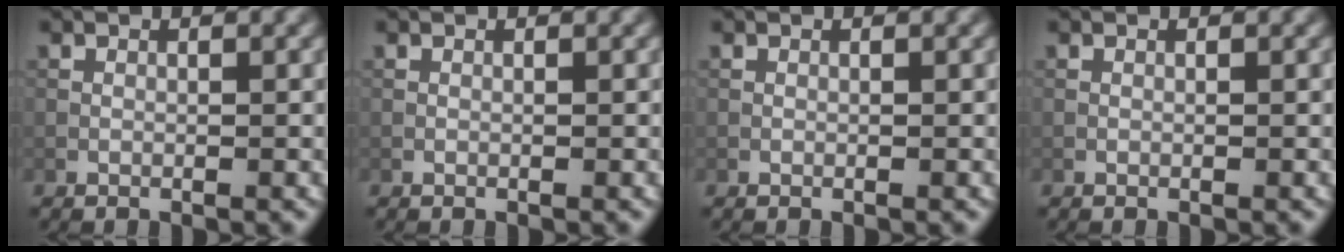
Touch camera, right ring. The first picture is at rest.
{"total": 0.0}
{"total": 0.0}
{"total": 0.0}